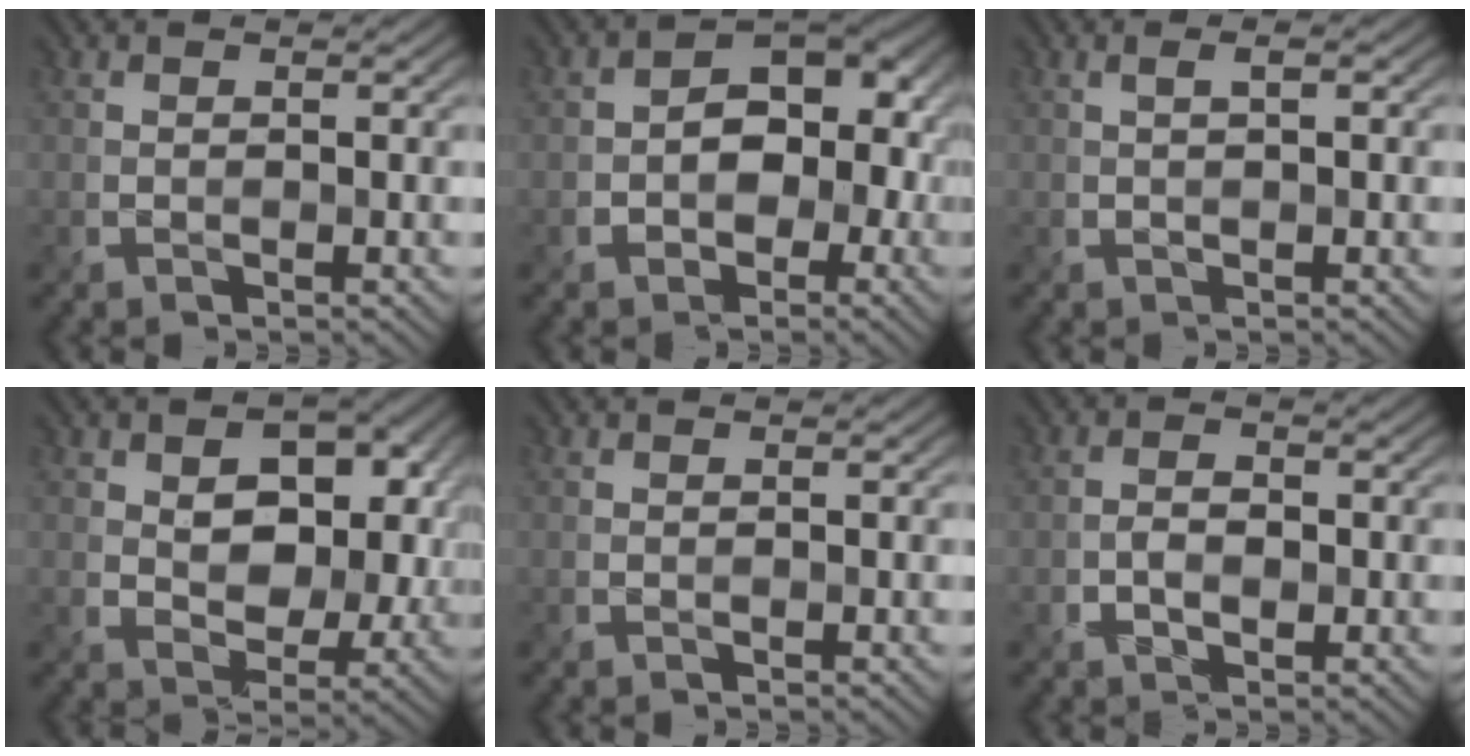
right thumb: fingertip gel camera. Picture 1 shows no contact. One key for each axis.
{"total": 6.9, "fx": -1.2, "fy": 5.1, "fz": 4.5, "tx": -0.049, "ty": 0.005, "tz": -0.029}
{"total": 1.3, "fx": 0.4, "fy": 0.2, "fz": 1.2, "tx": -0.021, "ty": 0.000, "tz": 0.008}
{"total": 10.0, "fx": 2.0, "fy": 7.0, "fz": 6.9, "tx": -0.105, "ty": -0.010, "tz": 0.030}
{"total": 0.0}
{"total": 2.0, "fx": -0.8, "fy": 1.3, "fz": 1.2, "tx": -0.019, "ty": -0.003, "tz": -0.017}